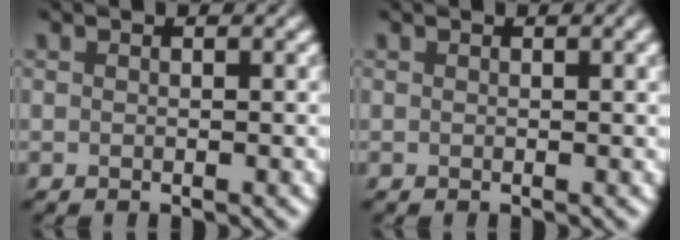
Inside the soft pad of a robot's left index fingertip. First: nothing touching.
{"total": 1.3, "force": [0.4, 0.3, 1.2], "torque": [-0.013, 0.004, 0.005]}